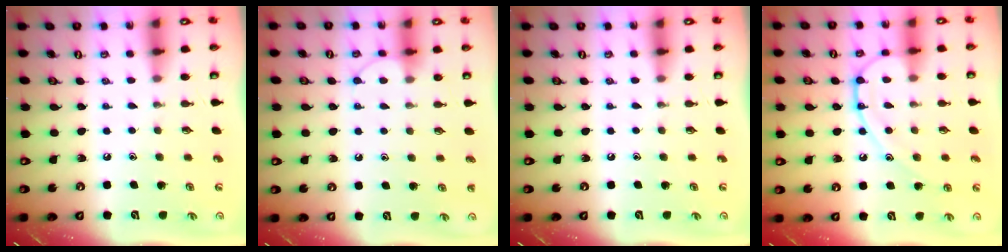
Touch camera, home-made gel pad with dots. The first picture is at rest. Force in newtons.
{"total": 7.6, "press": 7.5, "slide": 0.6}
{"total": 0.0}
{"total": 11.6, "press": 11.6, "slide": 0.6}